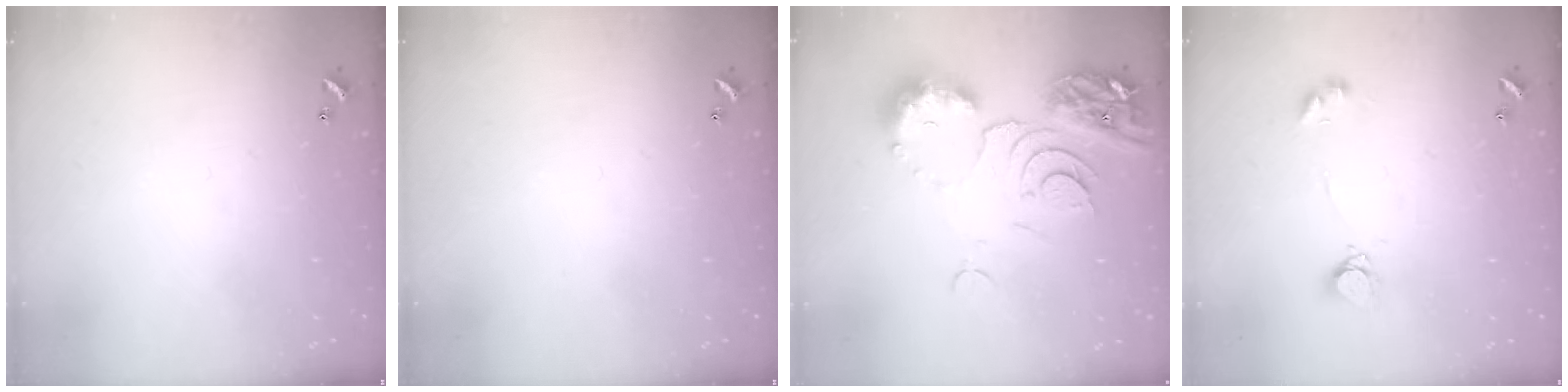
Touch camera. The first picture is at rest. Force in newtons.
{"total": 0.0}
{"total": 11.1, "press": 11.0, "slide": 1.3}
{"total": 4.9, "press": 4.9, "slide": 0.3}